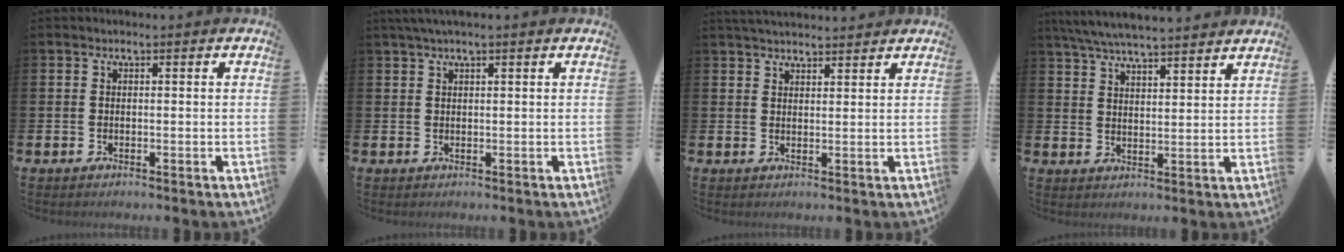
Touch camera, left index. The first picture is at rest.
{"total": 1.5, "force": [1.1, -0.1, 1.1], "torque": [-0.029, 0.007, 0.020]}
{"total": 3.1, "force": [3.1, 0.4, 0.3], "torque": [-0.010, -0.011, 0.056]}
{"total": 6.0, "force": [5.8, 0.2, 1.5], "torque": [-0.054, -0.026, 0.106]}